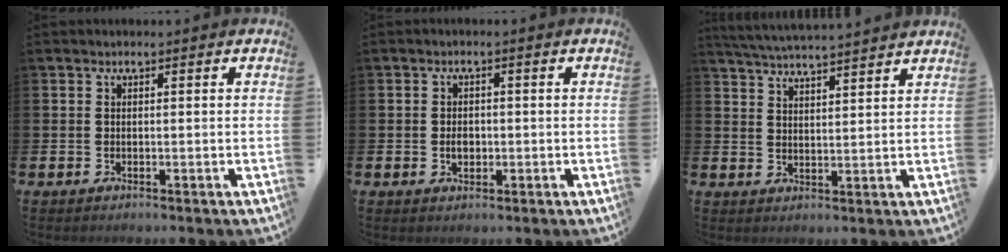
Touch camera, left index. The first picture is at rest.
{"total": 2.2, "force": [-0.2, 1.6, 1.5], "torque": [-0.018, 0.002, -0.008]}
{"total": 4.8, "force": [4.7, -0.4, 0.4], "torque": [-0.027, -0.027, 0.085]}